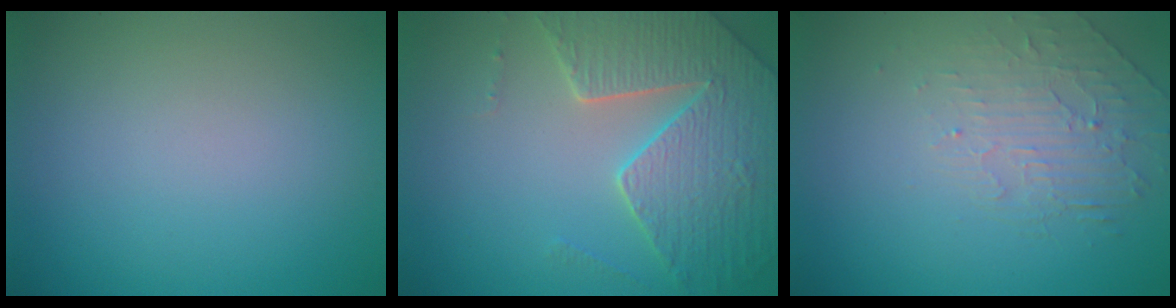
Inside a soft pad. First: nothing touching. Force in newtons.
{"total": 5.2, "press": 5.0, "slide": 1.4}
{"total": 2.1, "press": 1.2, "slide": 1.7}